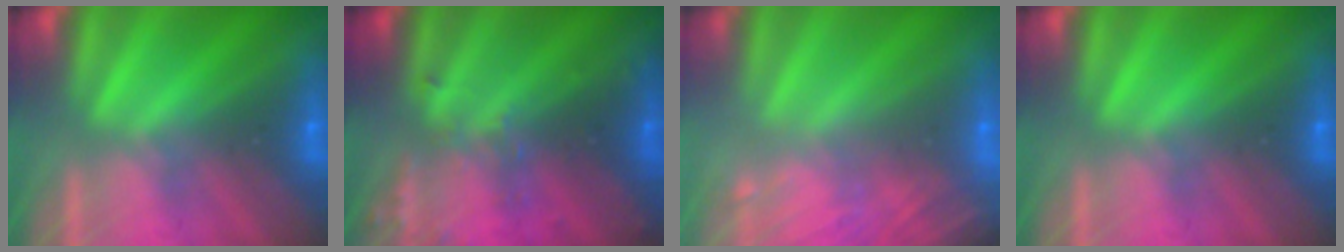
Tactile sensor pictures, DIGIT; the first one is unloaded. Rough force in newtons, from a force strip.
{"total": 3.2}
{"total": 8.4}
{"total": 0.0}